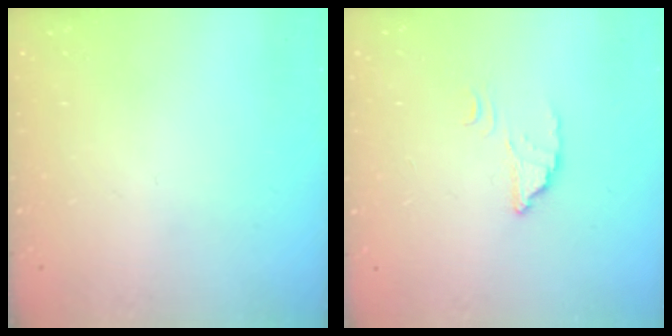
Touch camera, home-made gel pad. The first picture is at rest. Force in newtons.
{"total": 2.4, "press": 2.4, "slide": 0.1}